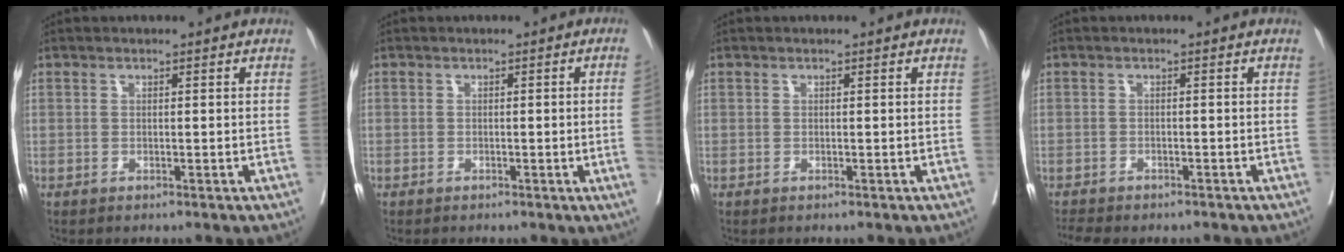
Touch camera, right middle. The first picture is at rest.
{"total": 2.5, "force": [-0.4, -0.9, 2.3], "torque": [-0.028, -0.004, -0.005]}
{"total": 0.0}
{"total": 4.2, "force": [-3.7, 1.3, 1.5], "torque": [-0.021, -0.004, -0.053]}